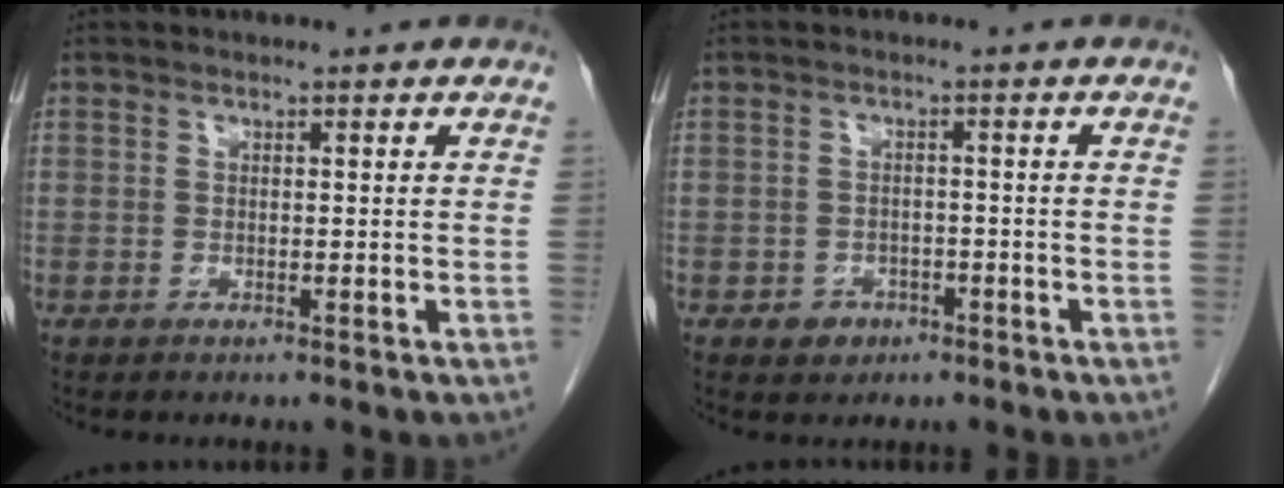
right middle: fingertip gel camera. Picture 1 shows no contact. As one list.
[{"total": 2.6, "force": [-1.5, 2.0, 0.8], "torque": [-0.010, 0.006, -0.016]}]